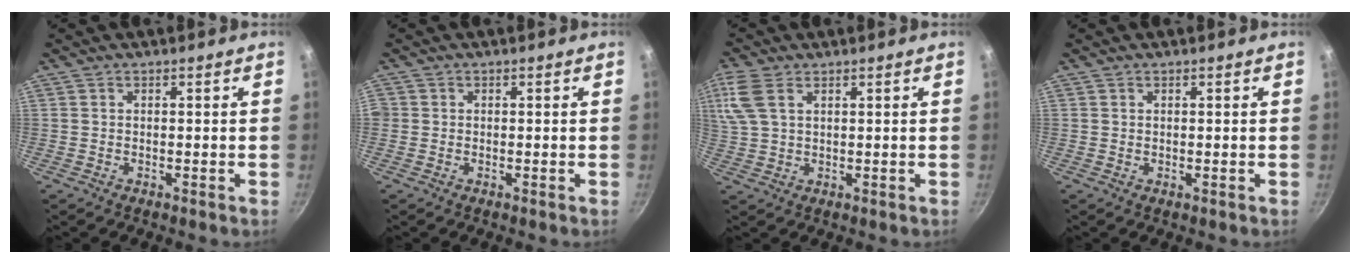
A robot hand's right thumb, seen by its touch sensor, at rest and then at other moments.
{"total": 0.8, "force": [-0.1, 0.7, 0.2], "torque": [-0.002, 0.001, -0.004]}
{"total": 8.7, "force": [3.9, 4.9, 6.0], "torque": [-0.142, 0.016, 0.081]}
{"total": 0.0}